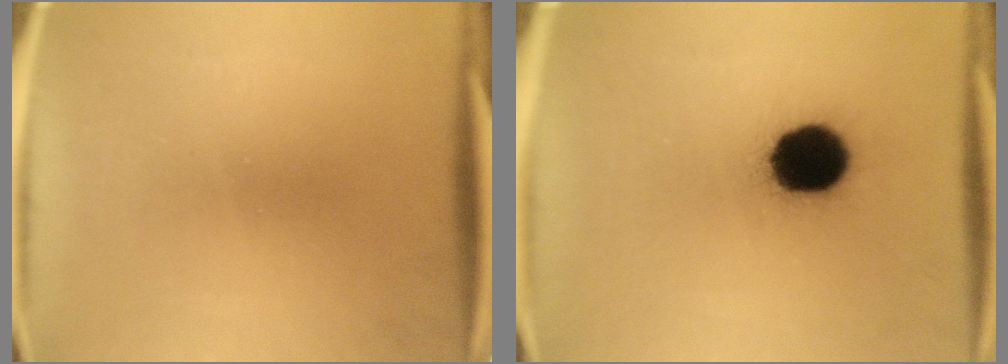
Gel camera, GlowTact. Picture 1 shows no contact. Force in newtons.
{"total": 16.2}